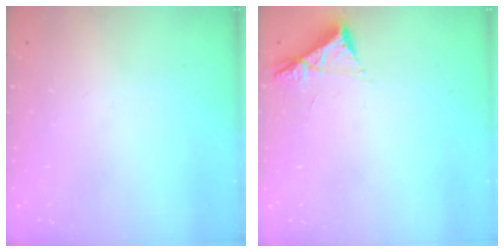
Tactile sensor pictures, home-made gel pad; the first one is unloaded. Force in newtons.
{"total": 4.5, "press": 4.4, "slide": 0.5}